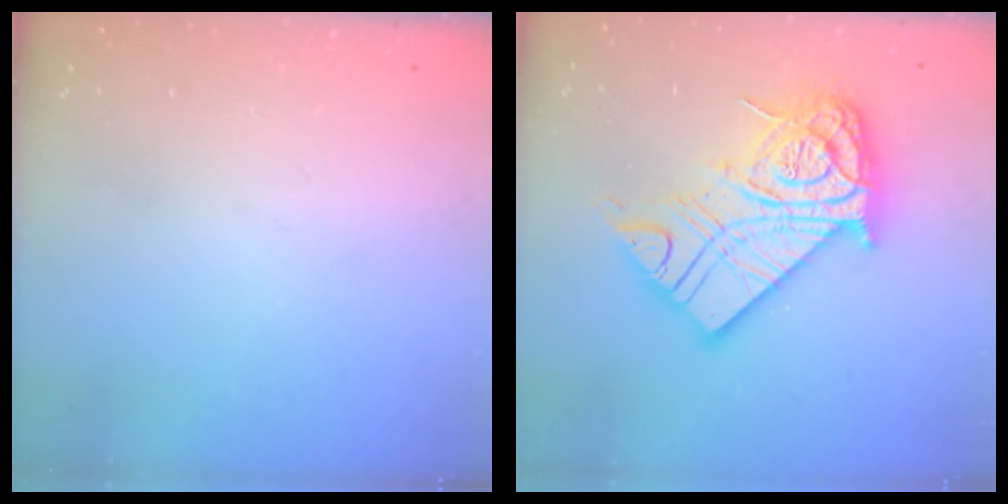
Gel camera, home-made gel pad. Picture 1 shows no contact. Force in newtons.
{"total": 24.7, "press": 24.7, "slide": 1.9}